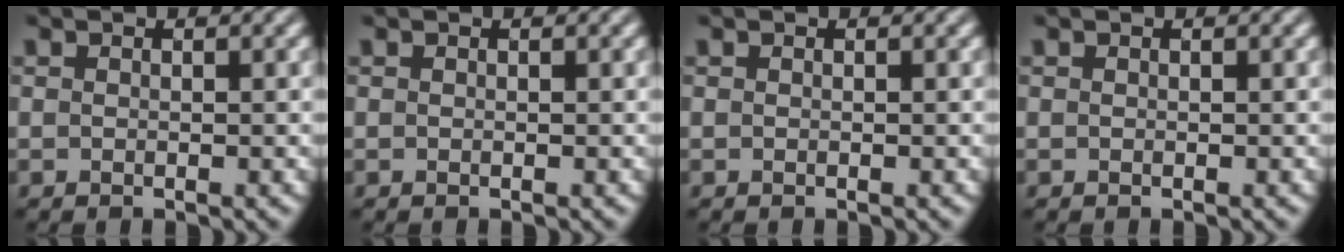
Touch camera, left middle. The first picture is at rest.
{"total": 0.0}
{"total": 0.0}
{"total": 0.0}